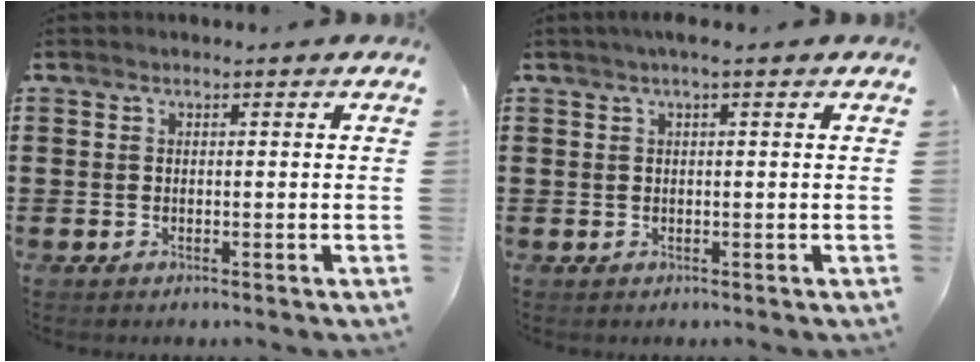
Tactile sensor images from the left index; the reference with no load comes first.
{"total": 1.4, "force": [0.6, 0.0, 1.3], "torque": [-0.025, 0.002, 0.010]}